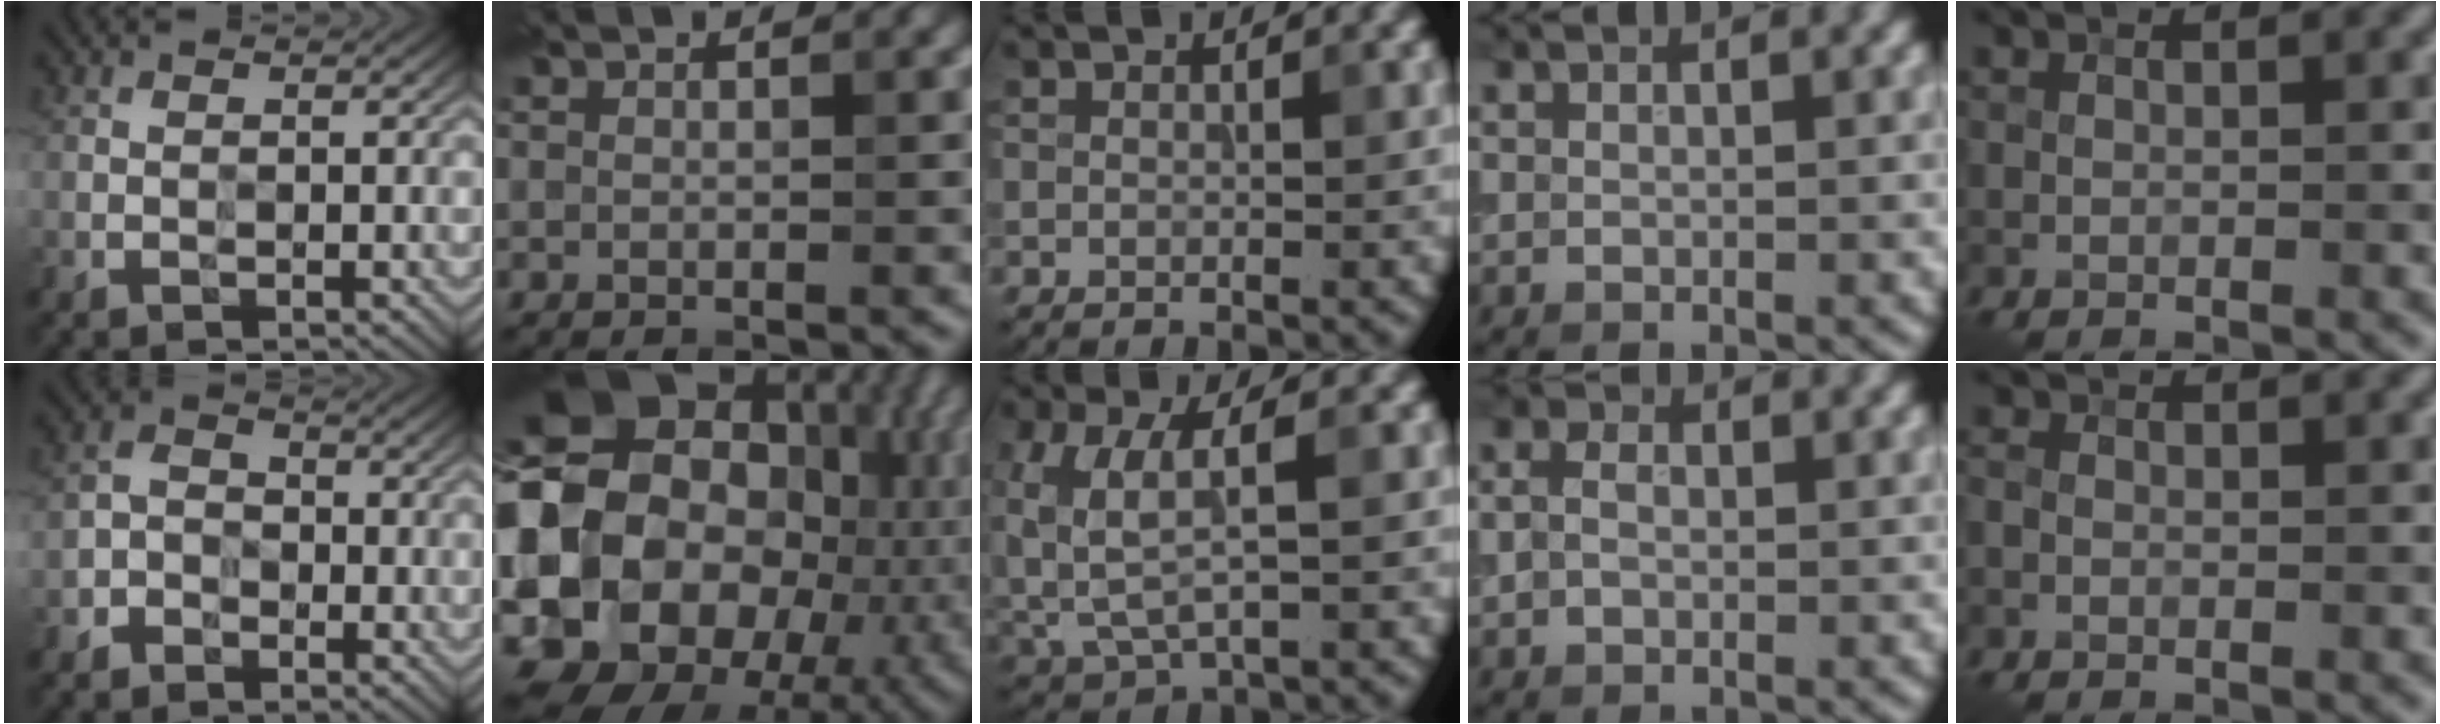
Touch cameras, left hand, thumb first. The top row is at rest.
{"thumb": {"total": 3.1, "force": [-1.8, 2.4, 0.8], "torque": [-0.008, -0.002, -0.047]}, "index": {"total": 22.5, "force": [-2.5, 18.4, 12.6], "torque": [-0.235, 0.009, -0.079]}, "middle": {"total": 5.5, "force": [0.5, 2.8, 4.7], "torque": [-0.120, -0.002, 0.013]}, "ring": {"total": 3.0, "force": [0.3, 2.2, 2.0], "torque": [-0.044, 0.016, -0.009]}, "little": {"total": 0.8, "force": [-0.4, 0.6, 0.4], "torque": [-0.007, 0.001, -0.009]}}